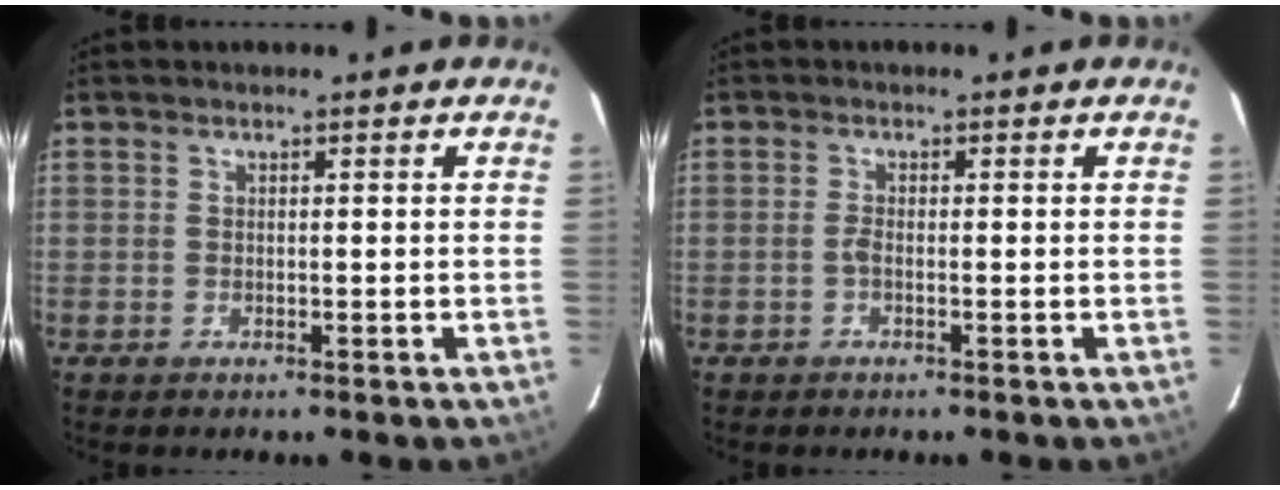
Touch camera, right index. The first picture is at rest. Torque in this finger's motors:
{"motor_torque": [0.10, -0.14, 0.09, 0.02]}